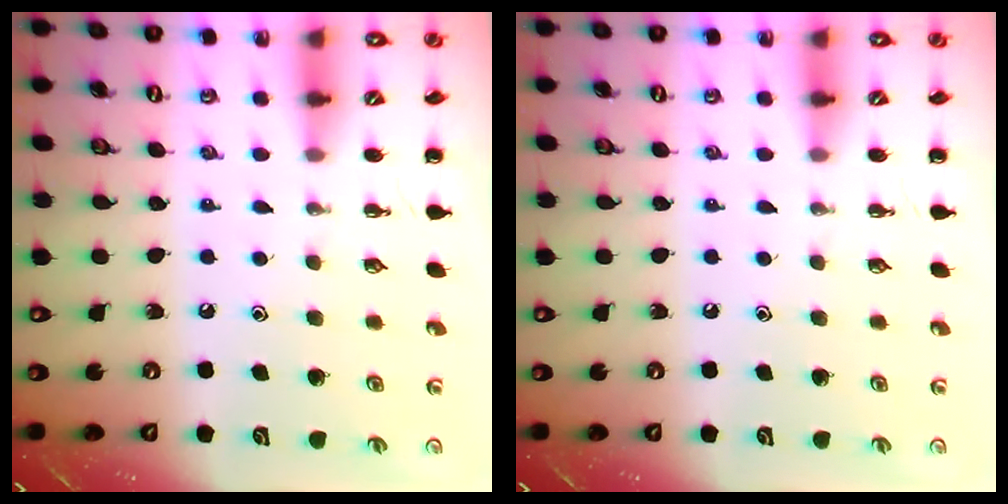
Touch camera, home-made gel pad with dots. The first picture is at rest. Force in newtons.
{"total": 0.0}